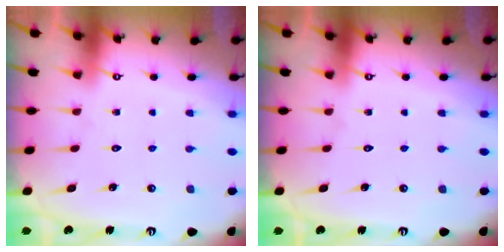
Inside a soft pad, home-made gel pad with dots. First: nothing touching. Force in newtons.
{"total": 0.0}